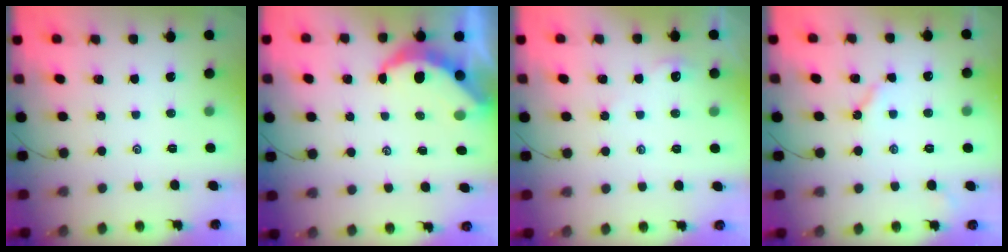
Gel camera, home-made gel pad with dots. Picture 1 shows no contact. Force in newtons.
{"total": 6.8, "press": 6.8, "slide": 0.4}
{"total": 2.9, "press": 2.9, "slide": 0.4}
{"total": 4.0, "press": 4.0, "slide": 0.5}